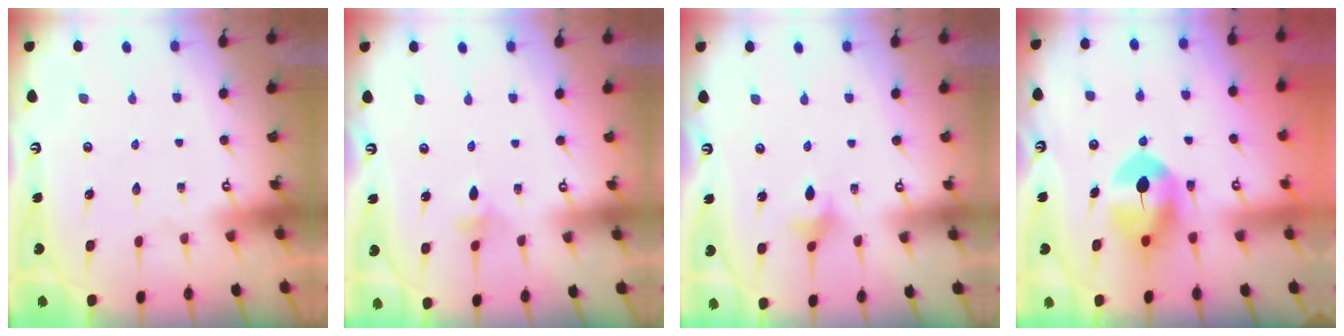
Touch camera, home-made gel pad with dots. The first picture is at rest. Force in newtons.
{"total": 2.6, "press": 2.6, "slide": 0.5}
{"total": 3.6, "press": 3.6, "slide": 0.6}
{"total": 9.2, "press": 9.1, "slide": 1.3}